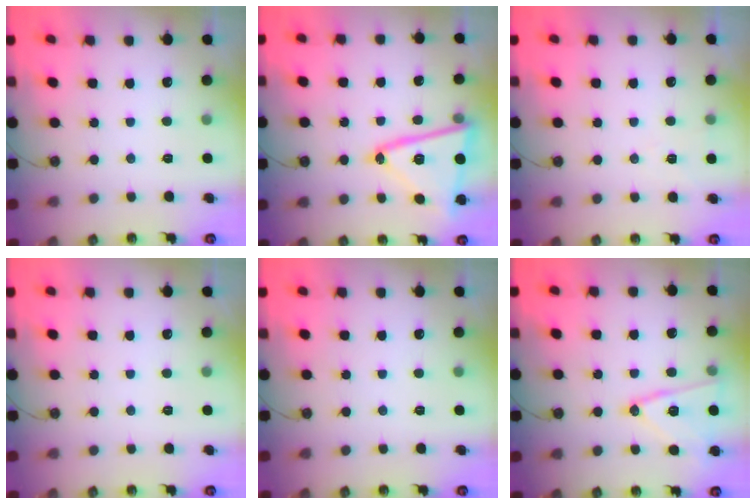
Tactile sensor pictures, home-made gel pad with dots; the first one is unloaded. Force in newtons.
{"total": 19.7, "press": 19.7, "slide": 1.4}
{"total": 5.2, "press": 3.1, "slide": 4.2}
{"total": 0.0}
{"total": 0.0}
{"total": 14.3, "press": 14.3, "slide": 0.6}